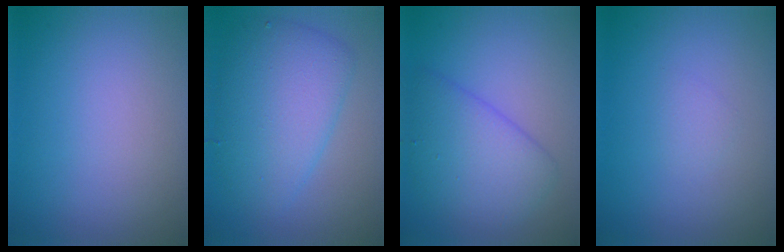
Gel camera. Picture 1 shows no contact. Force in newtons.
{"total": 6.3, "press": 6.3, "slide": 0.1}
{"total": 5.1, "press": 5.1, "slide": 0.3}
{"total": 0.8, "press": 0.8, "slide": 0.1}